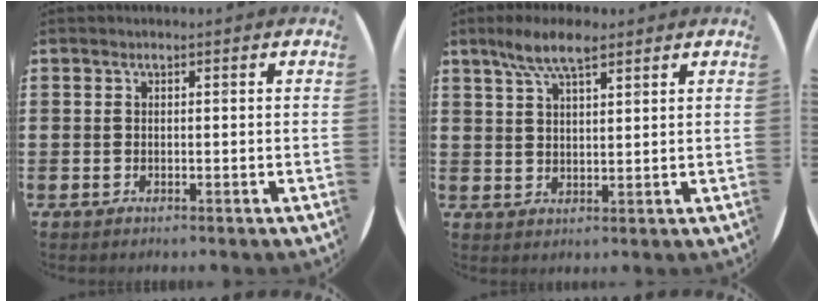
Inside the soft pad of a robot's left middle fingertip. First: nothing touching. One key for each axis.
{"total": 6.4, "fx": 4.6, "fy": 2.0, "fz": 4.0, "tx": -0.081, "ty": -0.002, "tz": 0.080}